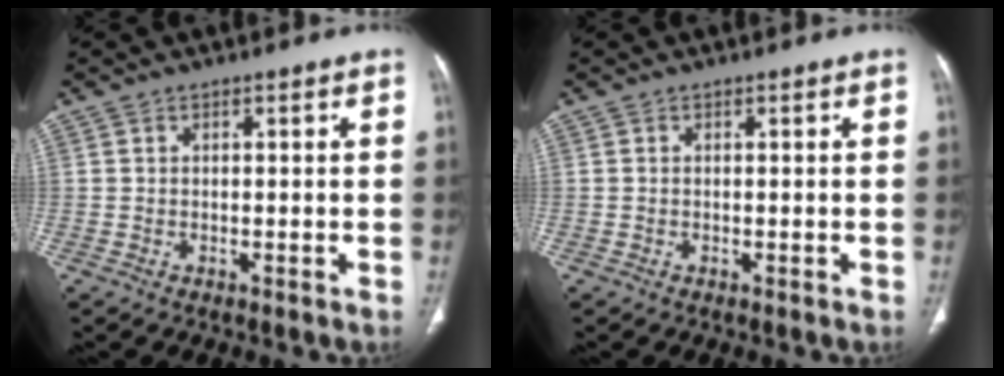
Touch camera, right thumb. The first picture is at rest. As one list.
[{"total": 0.0}]